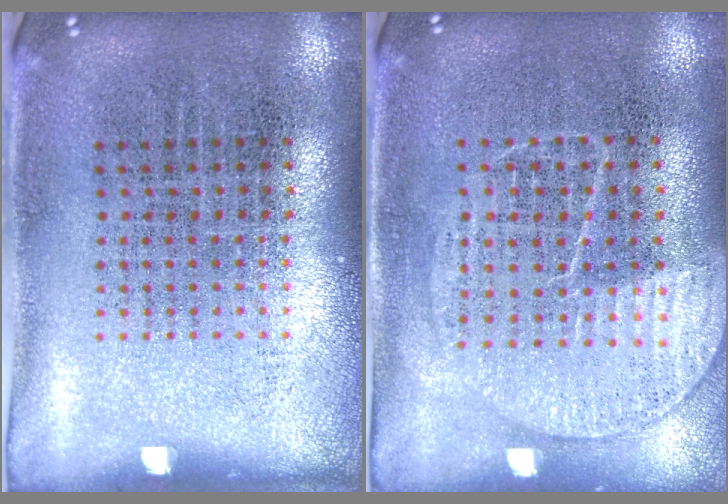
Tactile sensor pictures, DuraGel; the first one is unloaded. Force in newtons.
{"total": 1.3, "press": 1.3, "slide": 0.3}